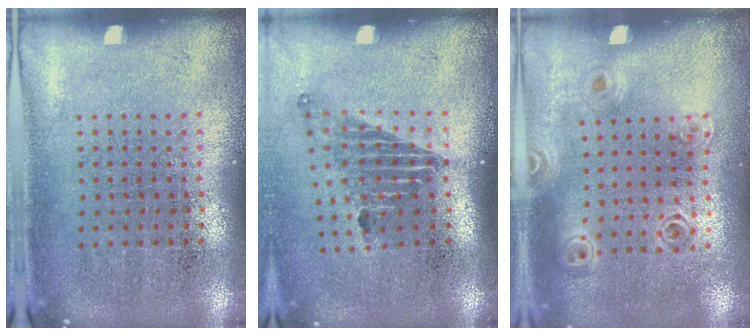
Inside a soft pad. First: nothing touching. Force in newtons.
{"total": 1.6, "press": 1.2, "slide": 1.1}
{"total": 1.1, "press": 1.0, "slide": 0.3}